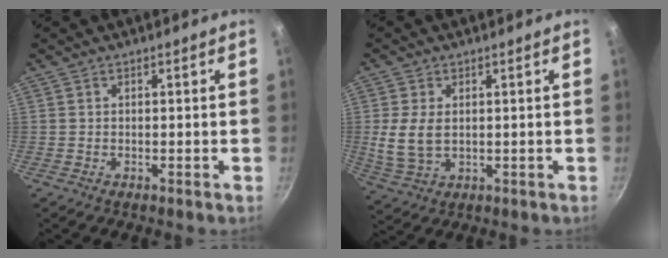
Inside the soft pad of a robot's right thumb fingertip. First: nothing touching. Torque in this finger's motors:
{"motor_torque": [-0.23, 1.91, -0.29, 0.15, 0.05]}